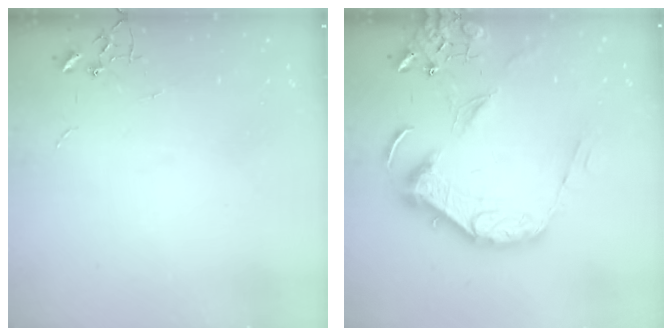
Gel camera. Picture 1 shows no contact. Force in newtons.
{"total": 17.9, "press": 17.8, "slide": 2.0}